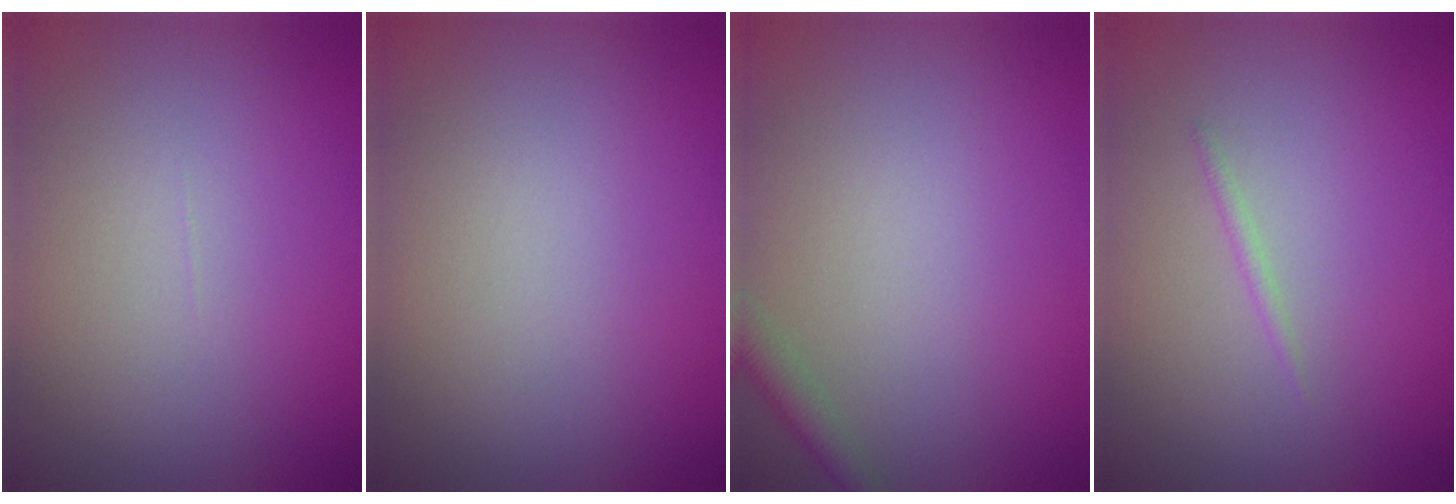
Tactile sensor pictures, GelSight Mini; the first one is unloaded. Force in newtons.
{"total": 0.0}
{"total": 1.6, "press": 1.6, "slide": 0.1}
{"total": 0.5, "press": 0.5, "slide": 0.1}